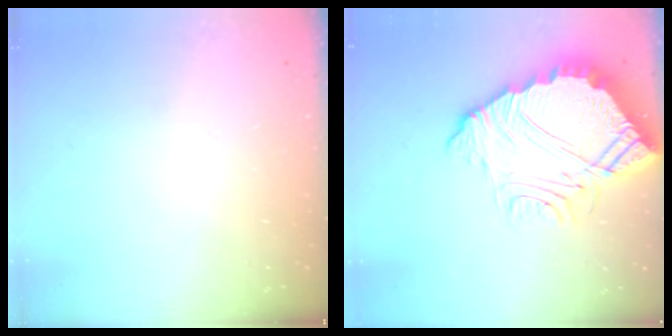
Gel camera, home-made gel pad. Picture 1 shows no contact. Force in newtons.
{"total": 14.7, "press": 14.6, "slide": 1.3}